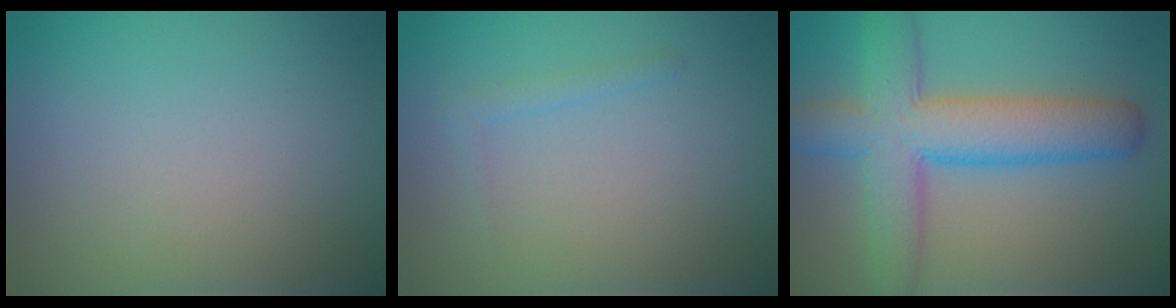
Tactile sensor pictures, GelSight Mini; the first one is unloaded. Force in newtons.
{"total": 0.8, "press": 0.8, "slide": 0.1}
{"total": 7.5, "press": 7.5, "slide": 0.2}